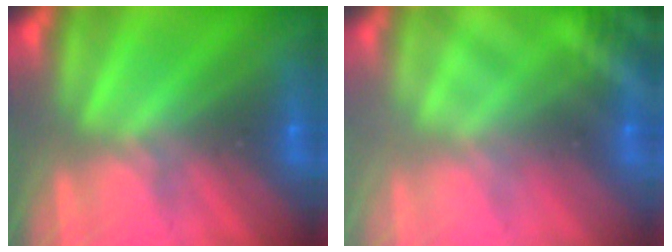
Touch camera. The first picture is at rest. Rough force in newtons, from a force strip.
{"total": 2.9}